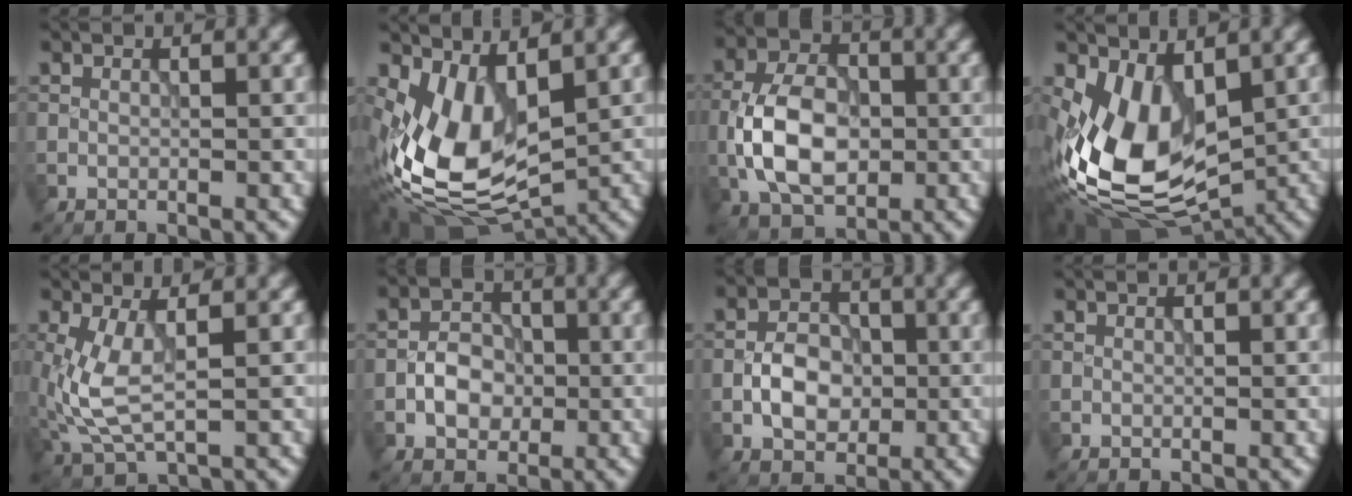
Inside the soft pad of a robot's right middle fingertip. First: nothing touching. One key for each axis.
{"total": 8.4, "fx": 0.7, "fy": 4.9, "fz": 6.8, "tx": -0.147, "ty": -0.019, "tz": 0.018}
{"total": 7.0, "fx": -1.3, "fy": 4.5, "fz": 5.2, "tx": -0.104, "ty": 0.007, "tz": -0.030}
{"total": 9.2, "fx": -0.2, "fy": 5.9, "fz": 7.0, "tx": -0.146, "ty": -0.021, "tz": 0.004}
{"total": 4.3, "fx": 0.3, "fy": 1.8, "fz": 3.9, "tx": -0.105, "ty": -0.003, "tz": 0.007}
{"total": 3.1, "fx": -0.8, "fy": 2.4, "fz": 1.8, "tx": -0.028, "ty": 0.006, "tz": -0.017}
{"total": 3.9, "fx": -0.8, "fy": 2.8, "fz": 2.5, "tx": -0.041, "ty": 0.006, "tz": -0.016}
{"total": 0.0}